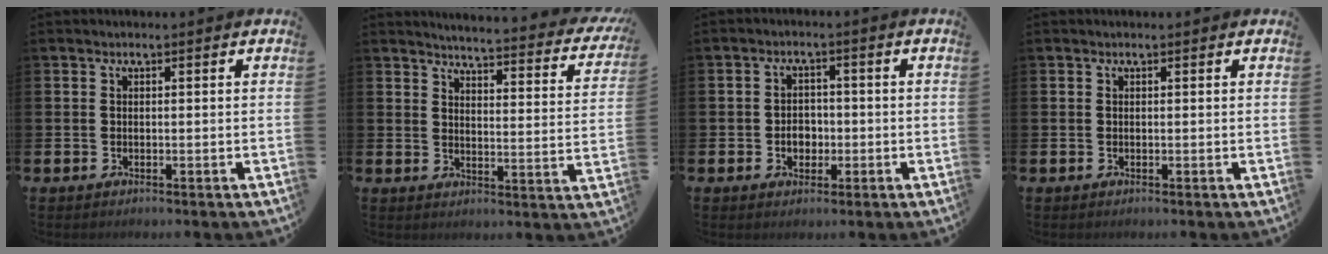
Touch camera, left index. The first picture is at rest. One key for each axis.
{"total": 3.7, "fx": 3.5, "fy": 0.3, "fz": 0.9, "tx": -0.035, "ty": -0.038, "tz": 0.052}
{"total": 2.9, "fx": -0.8, "fy": 2.3, "fz": 1.6, "tx": -0.018, "ty": -0.002, "tz": -0.022}
{"total": 0.0}